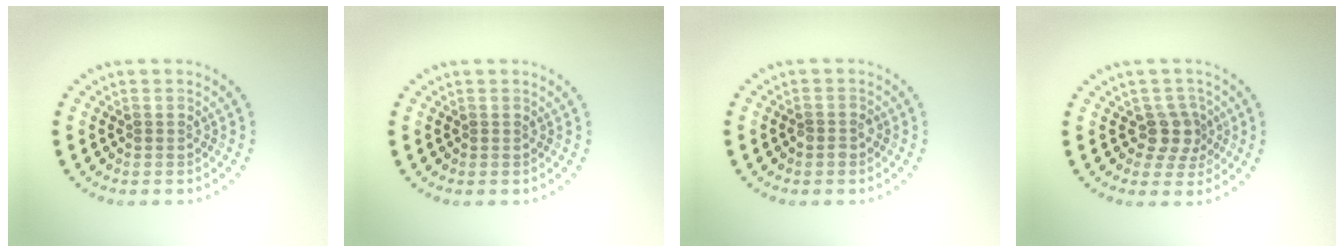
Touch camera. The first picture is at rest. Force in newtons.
{"total": 0.0}
{"total": 1.1, "press": 1.0, "slide": 0.4}
{"total": 2.6, "press": 2.0, "slide": 1.7}